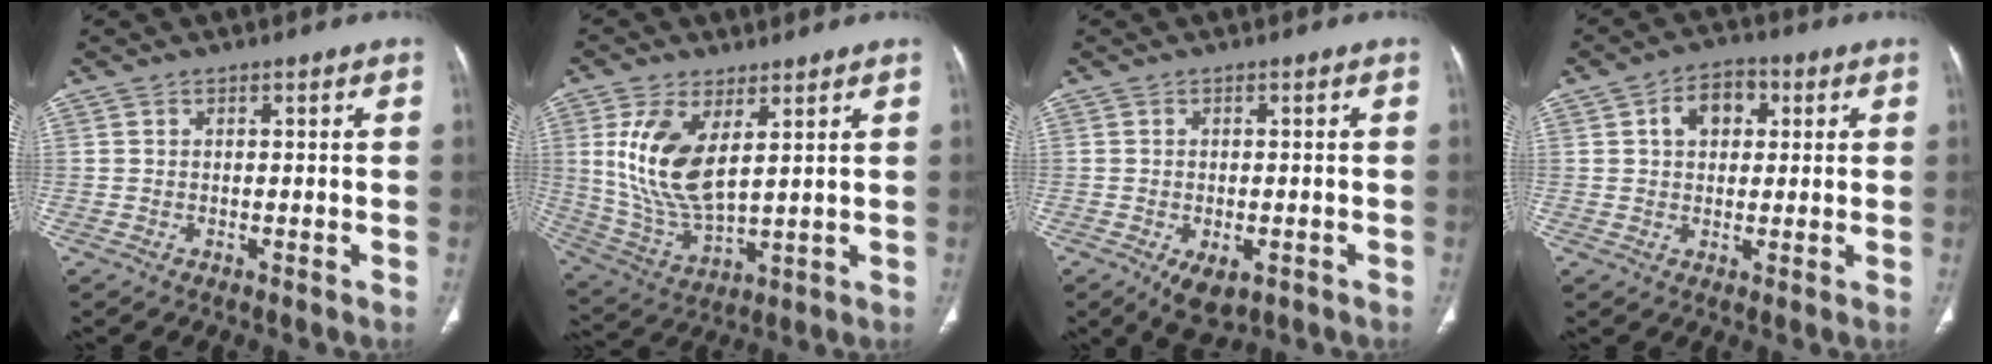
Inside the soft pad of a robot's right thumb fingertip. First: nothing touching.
{"total": 12.8, "force": [4.0, 6.2, 10.5], "torque": [-0.212, -0.022, 0.093]}
{"total": 5.9, "force": [-2.6, 3.2, 4.2], "torque": [-0.058, 0.003, -0.030]}
{"total": 7.0, "force": [2.0, 5.1, 4.4], "torque": [-0.047, 0.008, 0.024]}